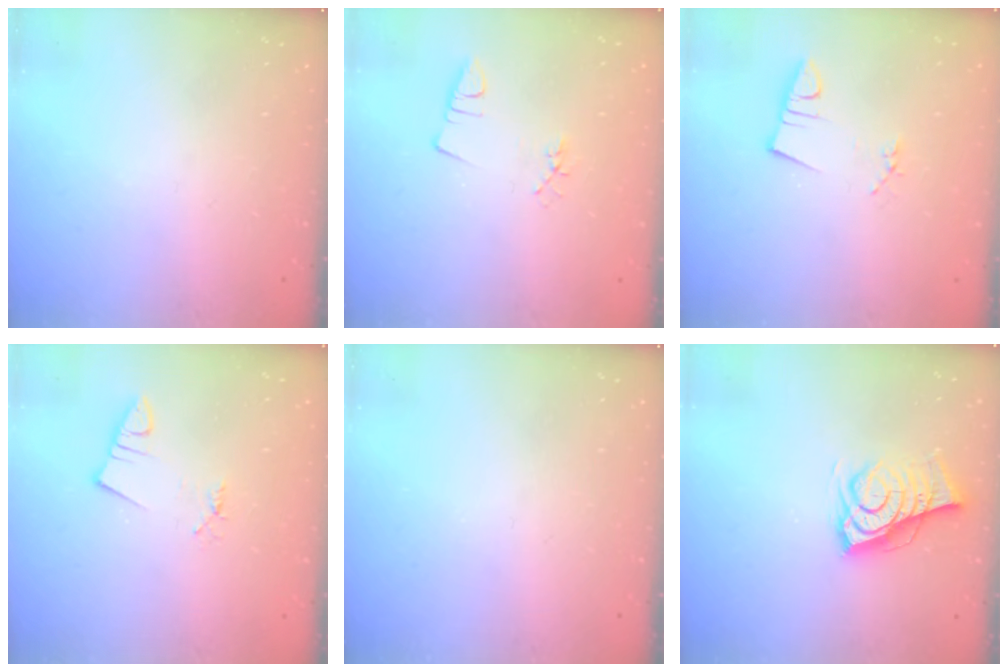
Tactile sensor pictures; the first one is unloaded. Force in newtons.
{"total": 2.4, "press": 2.0, "slide": 1.4}
{"total": 2.8, "press": 1.4, "slide": 2.4}
{"total": 1.1, "press": 1.1, "slide": 0.0}
{"total": 0.0}
{"total": 8.9, "press": 8.5, "slide": 2.8}